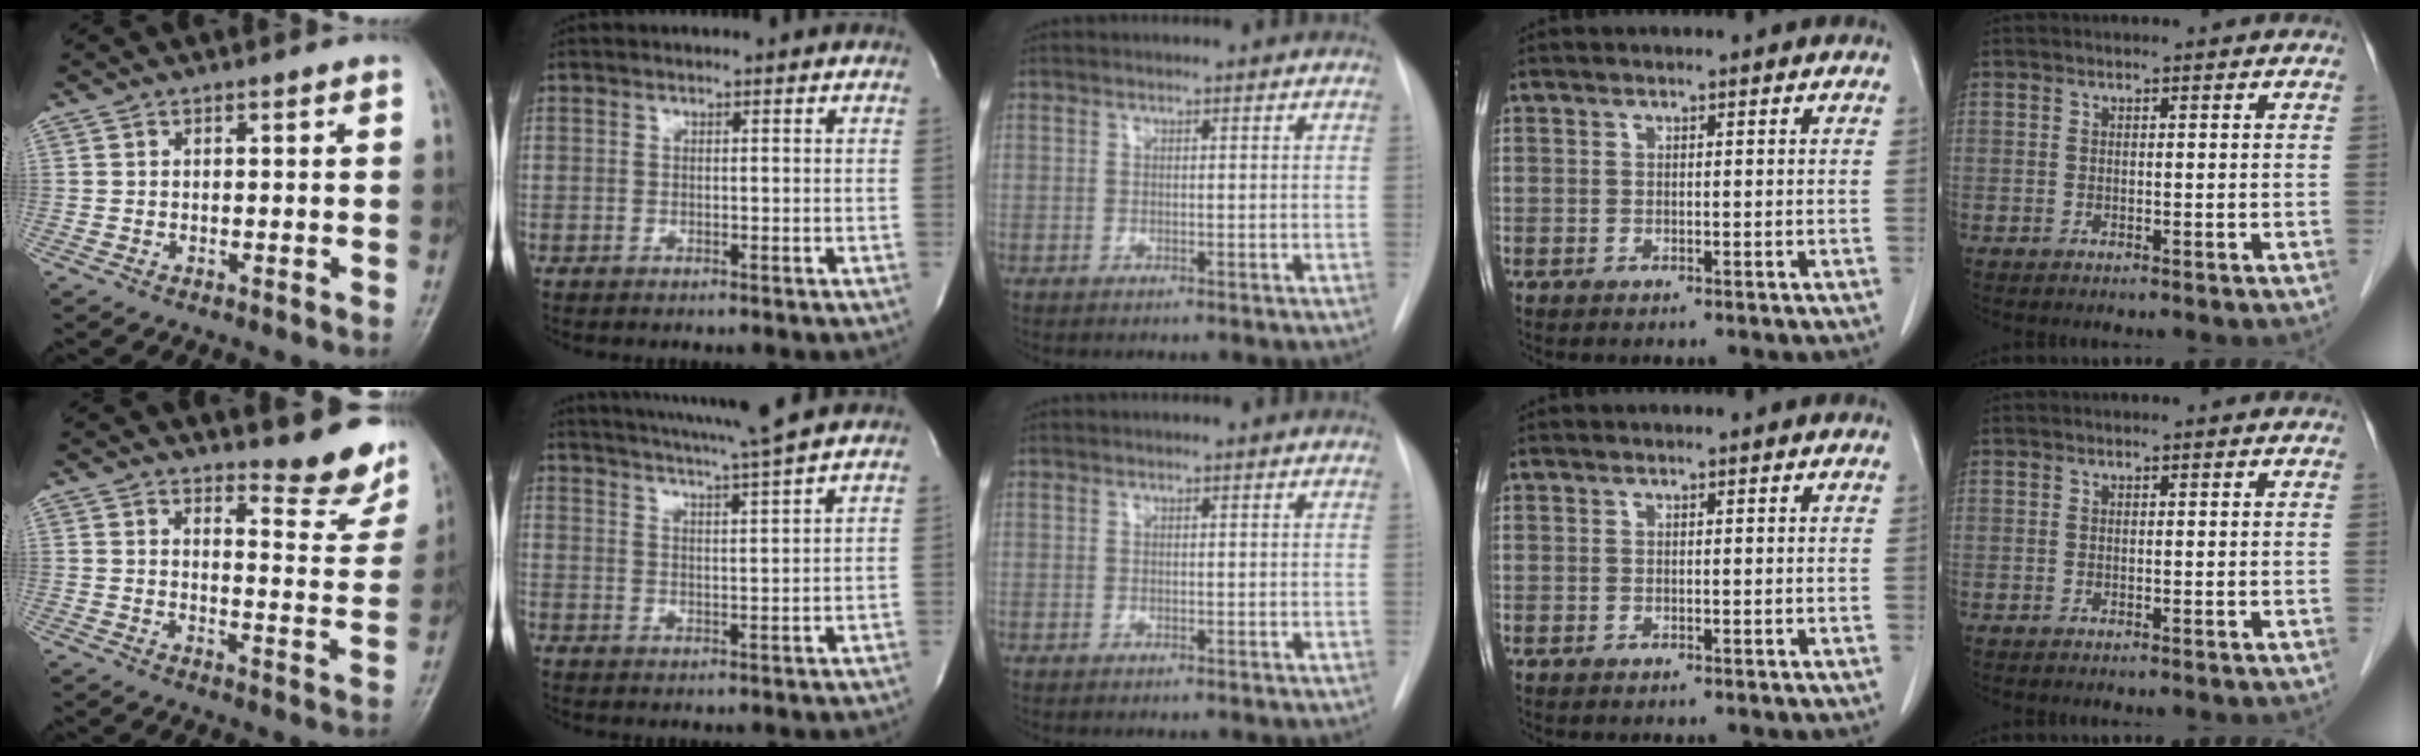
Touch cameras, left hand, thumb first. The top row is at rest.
{"thumb": {"total": 10.4, "force": [9.7, 2.1, 3.0], "torque": [-0.012, -0.106, 0.109]}, "index": {"total": 9.8, "force": [8.6, -2.0, 4.3], "torque": [-0.078, -0.009, 0.127]}}